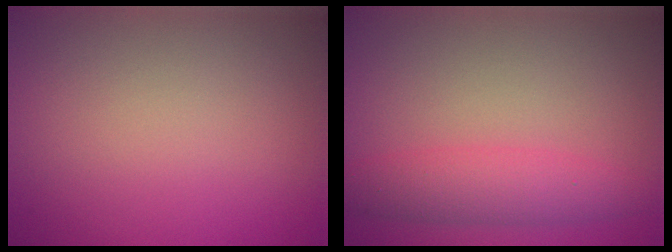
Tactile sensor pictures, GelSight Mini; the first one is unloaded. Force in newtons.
{"total": 3.6, "press": 3.6, "slide": 0.1}